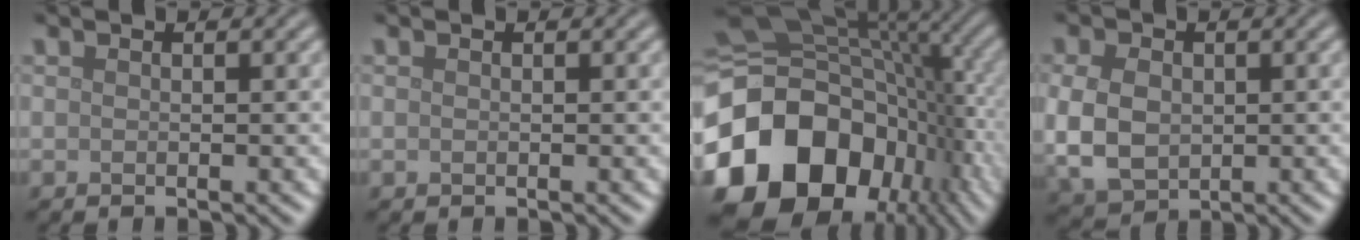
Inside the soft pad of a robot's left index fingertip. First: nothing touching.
{"total": 0.0}
{"total": 19.5, "force": [-6.3, 14.3, 11.6], "torque": [-0.268, -0.024, -0.106]}
{"total": 6.0, "force": [-0.2, 4.6, 3.9], "torque": [-0.102, -0.007, 0.002]}